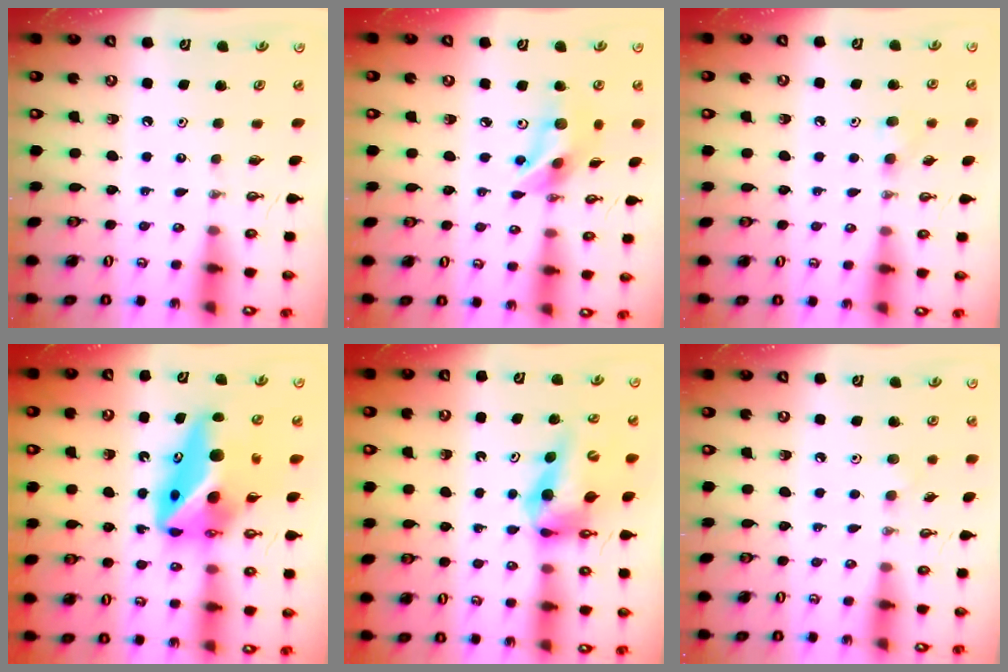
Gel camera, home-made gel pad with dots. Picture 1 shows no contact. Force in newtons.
{"total": 13.4, "press": 13.0, "slide": 3.3}
{"total": 5.1, "press": 5.0, "slide": 0.9}
{"total": 15.5, "press": 15.2, "slide": 3.1}
{"total": 11.1, "press": 11.0, "slide": 1.0}
{"total": 4.6, "press": 4.5, "slide": 0.9}